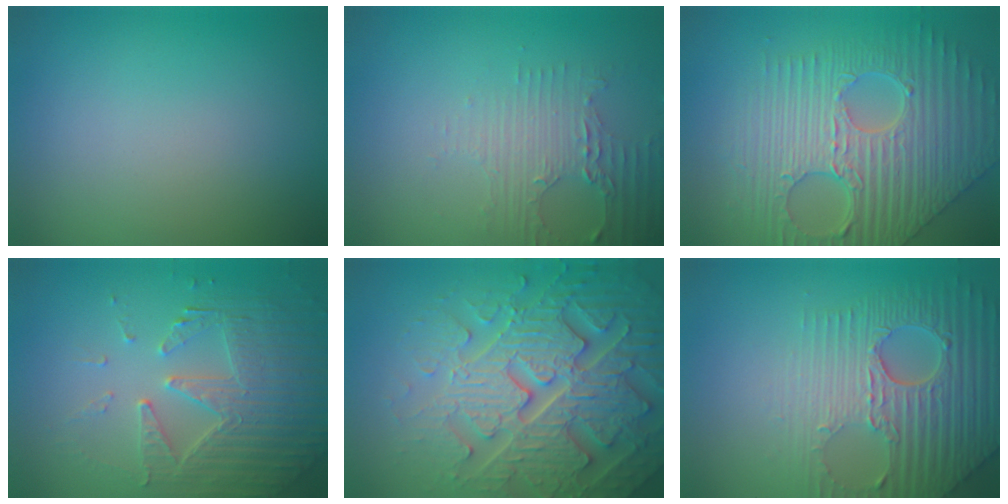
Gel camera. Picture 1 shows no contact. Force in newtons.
{"total": 3.5, "press": 2.6, "slide": 2.3}
{"total": 9.9, "press": 7.2, "slide": 6.9}
{"total": 5.4, "press": 4.6, "slide": 3.0}
{"total": 8.1, "press": 7.9, "slide": 2.0}
{"total": 8.1, "press": 5.7, "slide": 5.7}